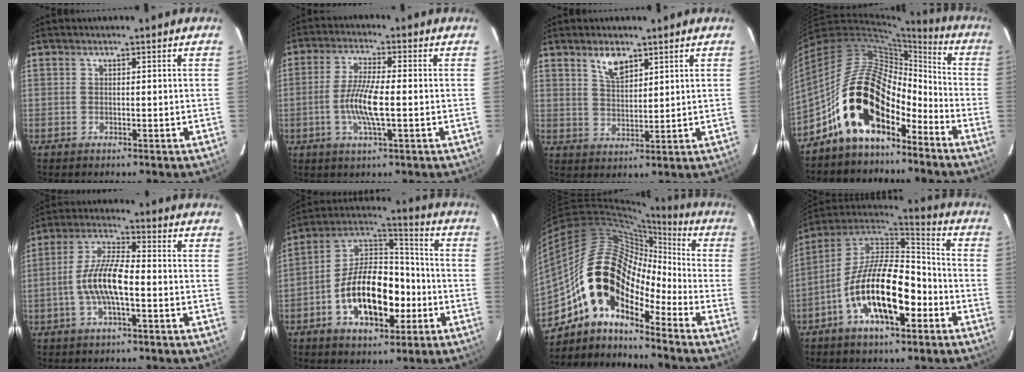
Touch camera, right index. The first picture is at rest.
{"total": 8.1, "force": [-1.6, 1.3, 7.9], "torque": [-0.157, -0.002, -0.035]}
{"total": 5.0, "force": [3.3, 2.1, 3.1], "torque": [-0.056, 0.003, 0.065]}
{"total": 18.4, "force": [-10.9, 9.1, 11.7], "torque": [-0.216, 0.014, -0.203]}
{"total": 10.1, "force": [-2.5, 2.8, 9.4], "torque": [-0.195, 0.007, -0.049]}
{"total": 17.7, "force": [-5.6, 9.7, 13.8], "torque": [-0.254, 0.022, -0.089]}
{"total": 15.5, "force": [-8.8, 8.1, 9.8], "torque": [-0.158, 0.009, -0.185]}
{"total": 18.4, "force": [-6.9, 7.9, 15.2], "torque": [-0.282, -0.003, -0.125]}